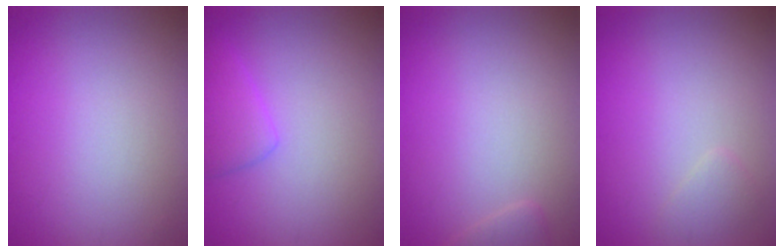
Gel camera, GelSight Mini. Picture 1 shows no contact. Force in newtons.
{"total": 2.5, "press": 2.5, "slide": 0.0}
{"total": 1.2, "press": 1.2, "slide": 0.1}
{"total": 1.1, "press": 1.1, "slide": 0.1}